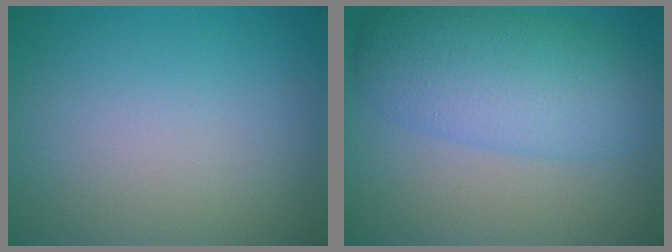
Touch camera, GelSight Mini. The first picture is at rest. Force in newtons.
{"total": 7.2, "press": 7.2, "slide": 0.1}